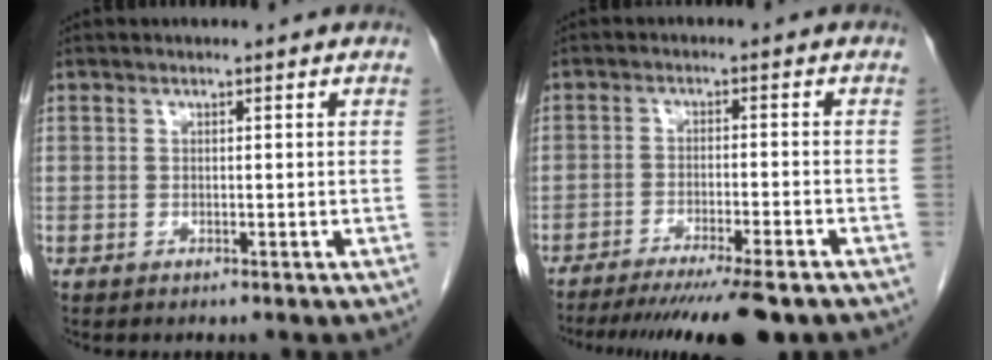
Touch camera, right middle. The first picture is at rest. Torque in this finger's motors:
{"motor_torque": [1.11, -1.03, 0.18, 0.06]}